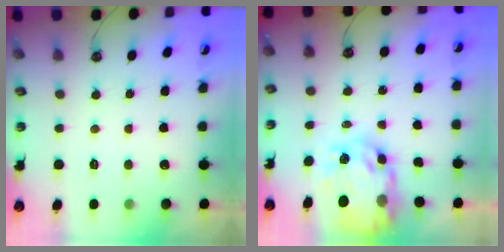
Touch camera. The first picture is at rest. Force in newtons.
{"total": 12.5, "press": 12.4, "slide": 0.9}